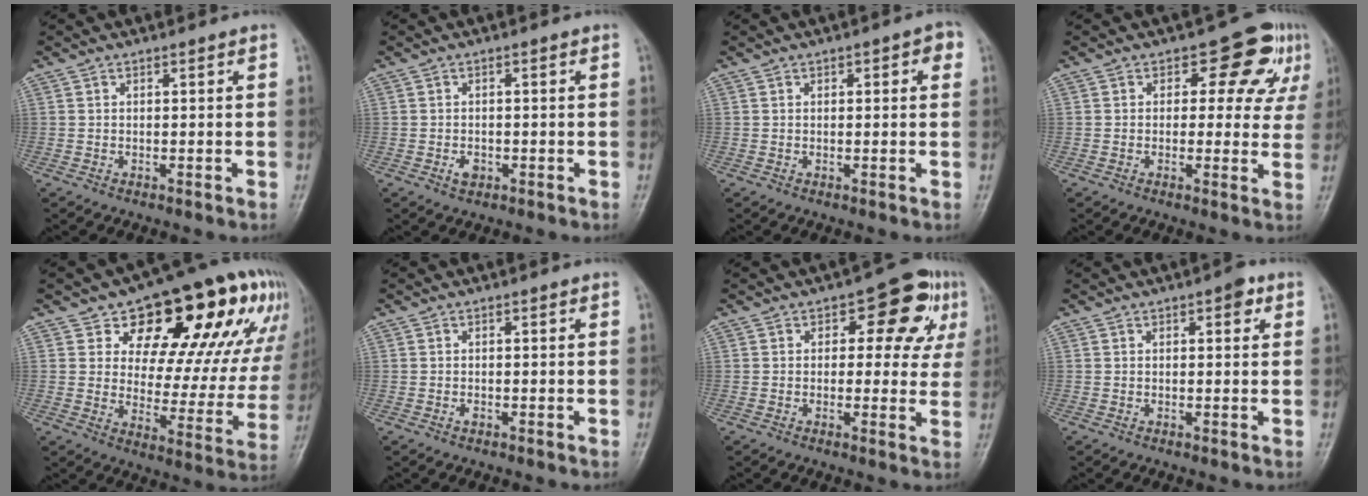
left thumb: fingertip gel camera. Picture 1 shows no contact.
{"total": 2.0, "force": [-0.9, 1.4, 1.1], "torque": [-0.014, 0.003, -0.016]}
{"total": 3.4, "force": [1.1, 1.5, 2.8], "torque": [-0.024, 0.007, 0.008]}
{"total": 8.7, "force": [3.4, 5.7, 5.7], "torque": [-0.014, -0.003, 0.031]}
{"total": 25.4, "force": [12.9, 12.5, 17.9], "torque": [-0.189, -0.015, 0.188]}
{"total": 0.7, "force": [-0.4, 0.4, 0.4], "torque": [-0.004, 0.003, -0.008]}
{"total": 10.1, "force": [3.2, 6.0, 7.5], "torque": [-0.037, 0.010, 0.031]}
{"total": 3.9, "force": [1.9, 1.9, 2.9], "torque": [-0.019, -0.001, 0.014]}